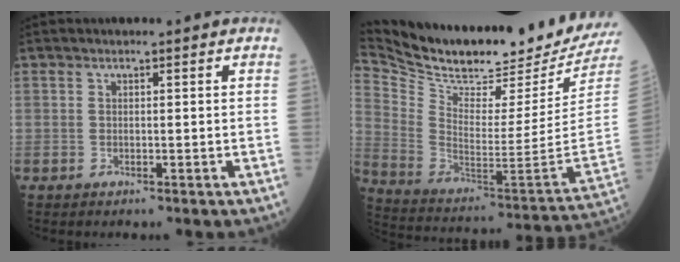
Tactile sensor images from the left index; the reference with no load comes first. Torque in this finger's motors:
{"motor_torque": [0.42, -1.68, -0.08, 0.00]}